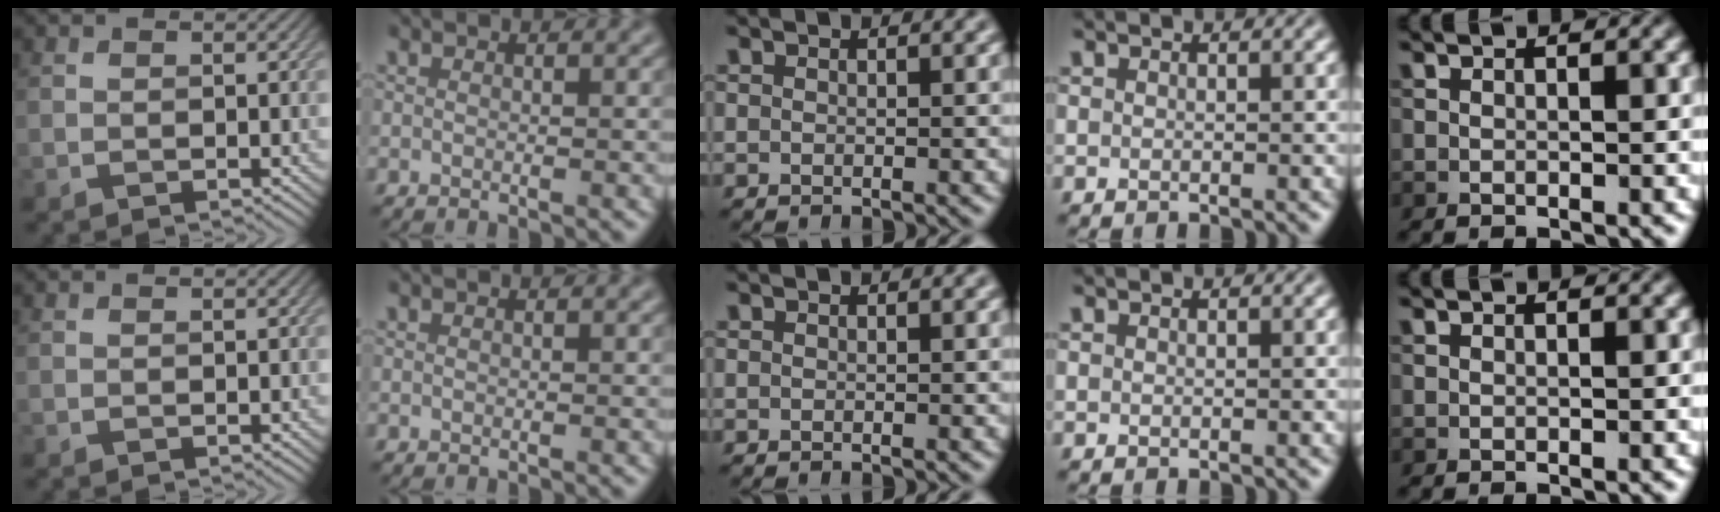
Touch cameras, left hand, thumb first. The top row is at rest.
{}